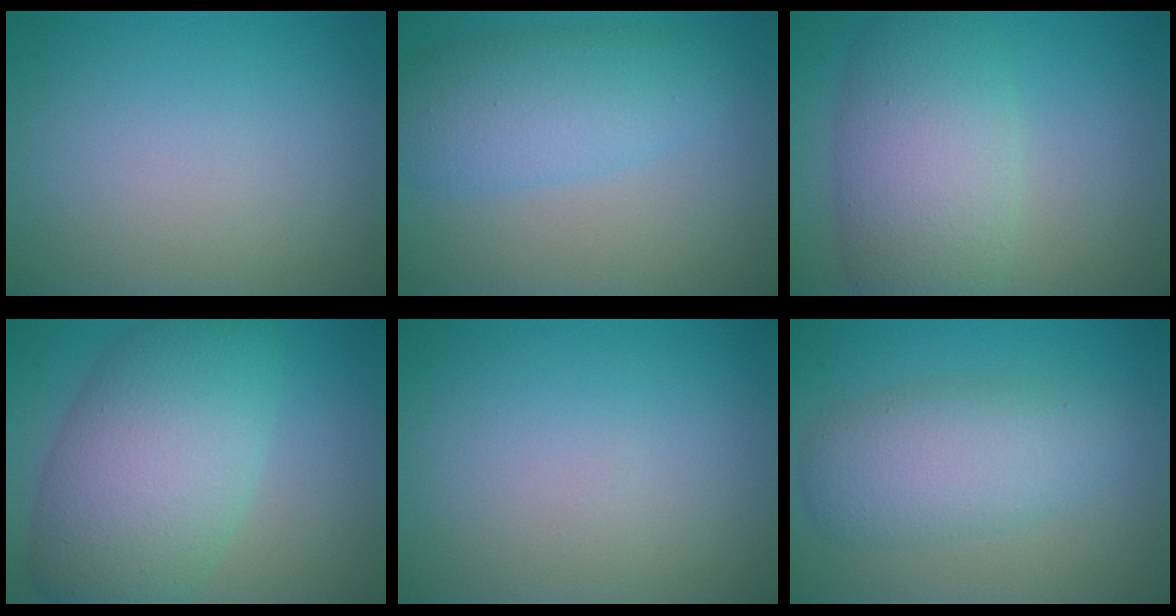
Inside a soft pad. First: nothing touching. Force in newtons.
{"total": 5.1, "press": 5.1, "slide": 0.2}
{"total": 7.5, "press": 7.5, "slide": 0.4}
{"total": 10.3, "press": 10.3, "slide": 0.5}
{"total": 0.0}
{"total": 5.3, "press": 5.3, "slide": 0.0}